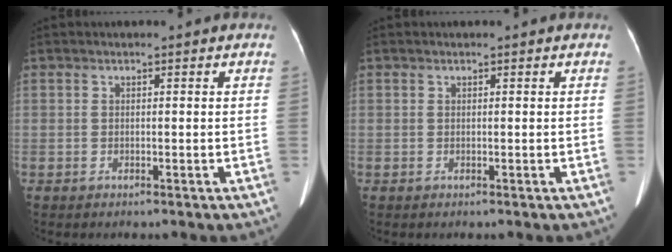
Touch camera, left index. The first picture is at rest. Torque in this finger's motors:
{"motor_torque": [-0.08, 0.12, 0.01, 0.01]}